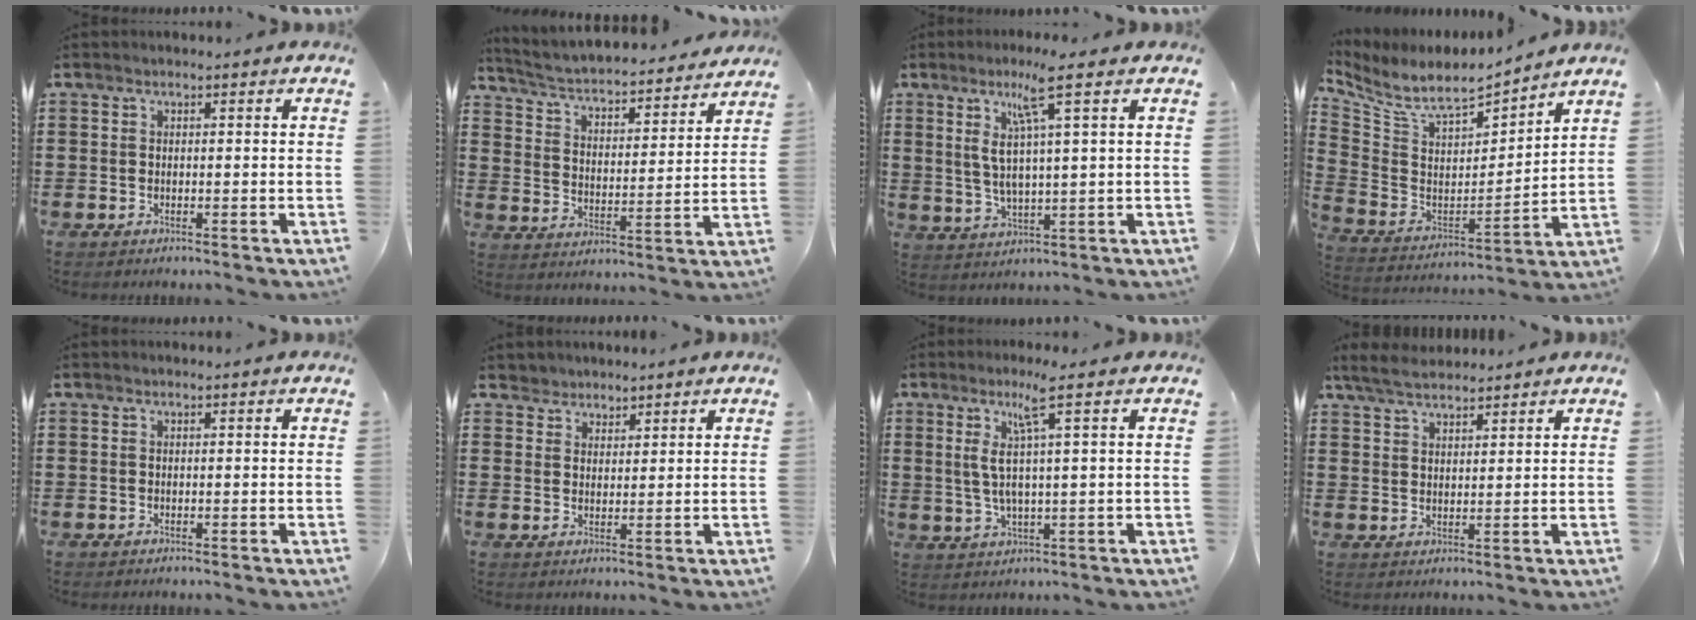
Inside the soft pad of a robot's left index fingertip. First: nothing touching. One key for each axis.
{"total": 3.7, "fx": 3.5, "fy": 0.3, "fz": 1.3, "tx": -0.045, "ty": -0.033, "tz": 0.051}
{"total": 8.1, "fx": 3.9, "fy": 0.3, "fz": 7.1, "tx": -0.153, "ty": -0.001, "tz": 0.062}
{"total": 7.7, "fx": 6.5, "fy": 2.3, "fz": 3.4, "tx": -0.099, "ty": -0.049, "tz": 0.109}
{"total": 0.0}
{"total": 2.3, "fx": 2.0, "fy": 1.1, "fz": -0.4, "tx": -0.001, "ty": 0.007, "tz": 0.040}
{"total": 6.7, "fx": 2.6, "fy": -0.3, "fz": 6.2, "tx": -0.141, "ty": -0.009, "tz": 0.036}
{"total": 4.1, "fx": 3.6, "fy": 1.0, "fz": 1.7, "tx": -0.042, "ty": -0.002, "tz": 0.067}